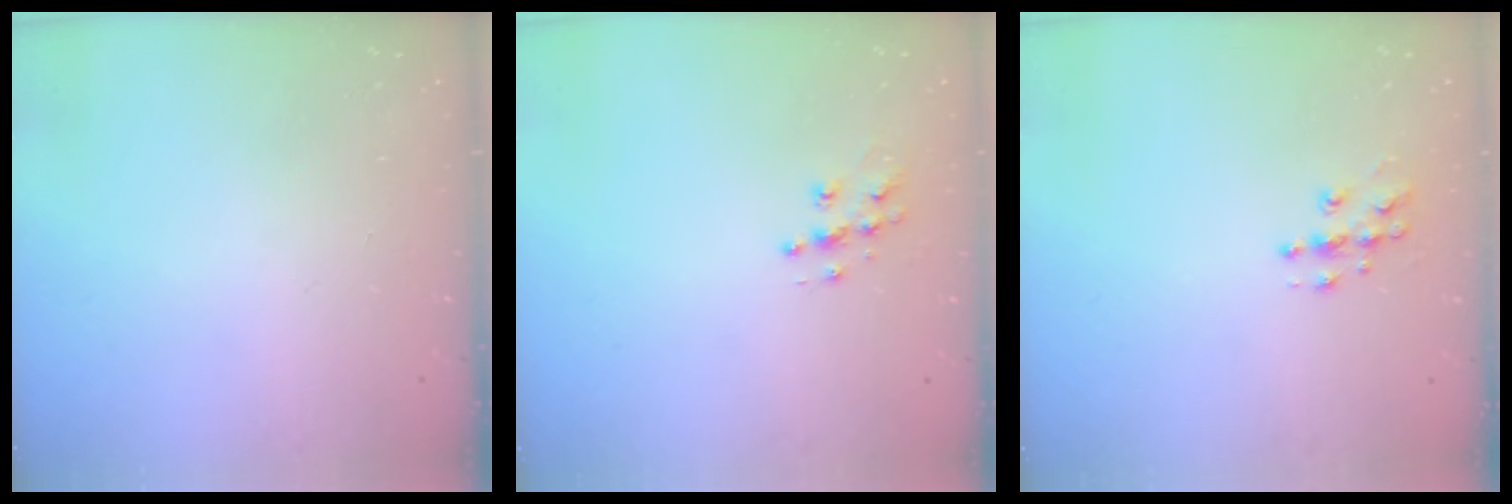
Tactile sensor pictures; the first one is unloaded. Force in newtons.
{"total": 8.0, "press": 8.0, "slide": 0.4}
{"total": 7.0, "press": 6.9, "slide": 0.3}